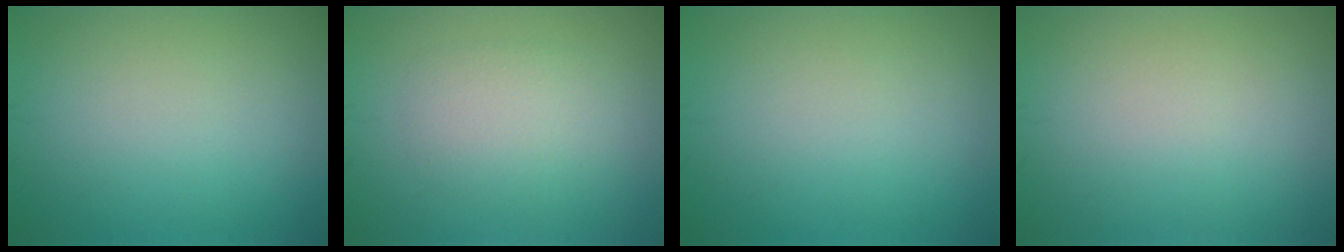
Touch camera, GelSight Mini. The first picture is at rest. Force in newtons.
{"total": 2.8, "press": 2.8, "slide": 0.2}
{"total": 0.0}
{"total": 0.0}